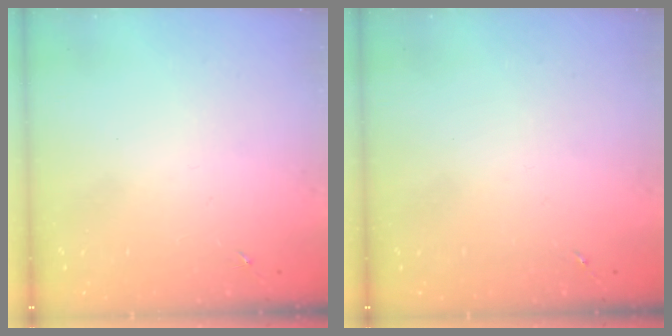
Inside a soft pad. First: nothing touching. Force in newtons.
{"total": 0.0}